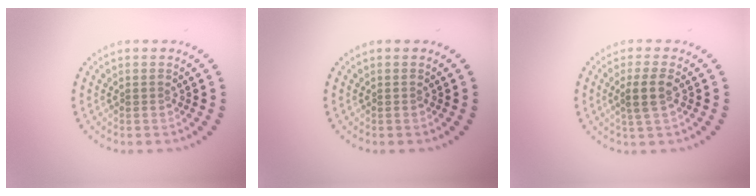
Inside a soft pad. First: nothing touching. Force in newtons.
{"total": 0.0}
{"total": 2.5, "press": 2.2, "slide": 1.3}